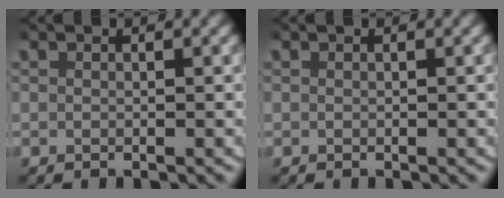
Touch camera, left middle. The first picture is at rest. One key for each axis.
{"total": 0.0}